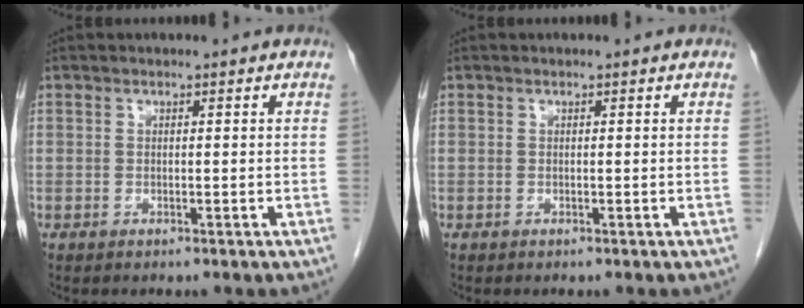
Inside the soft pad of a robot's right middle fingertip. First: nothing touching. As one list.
[{"total": 0.0}]